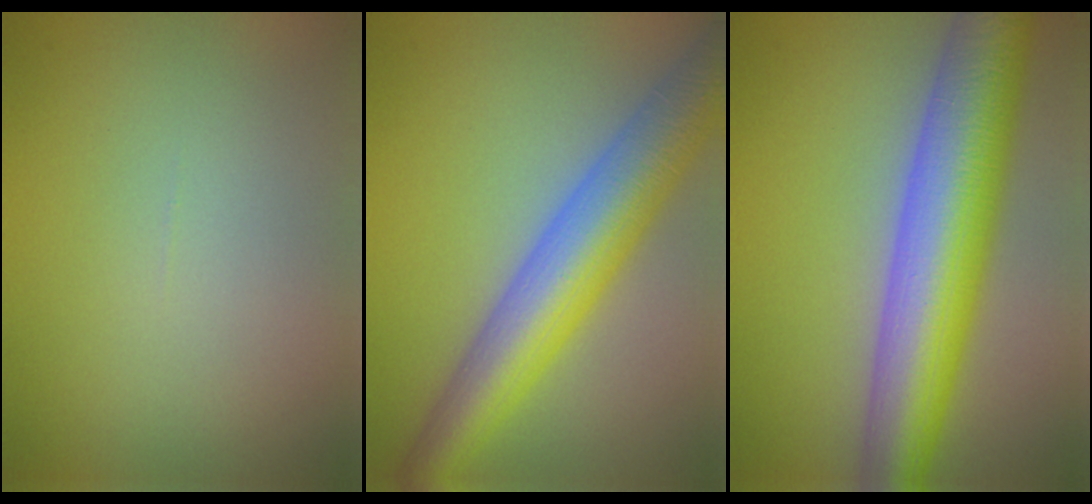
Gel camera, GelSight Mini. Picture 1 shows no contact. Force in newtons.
{"total": 8.7, "press": 8.6, "slide": 0.4}
{"total": 10.6, "press": 10.6, "slide": 0.3}